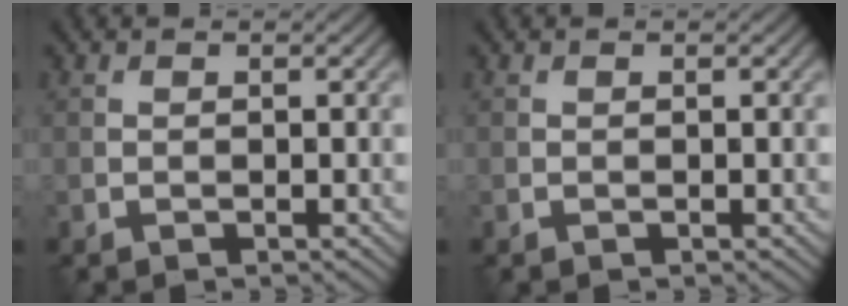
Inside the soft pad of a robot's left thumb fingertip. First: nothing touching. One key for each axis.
{"total": 0.0}